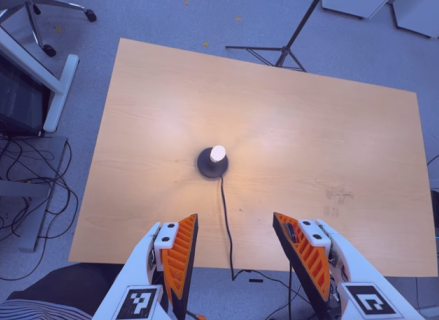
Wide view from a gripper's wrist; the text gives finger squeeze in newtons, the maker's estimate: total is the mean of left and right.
{"total": 0.0}